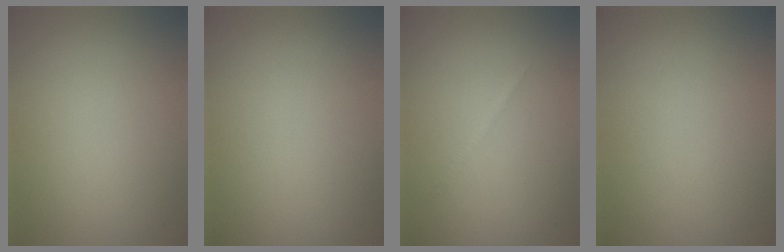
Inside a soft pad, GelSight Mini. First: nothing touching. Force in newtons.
{"total": 0.0}
{"total": 0.6, "press": 0.6, "slide": 0.0}
{"total": 0.0}